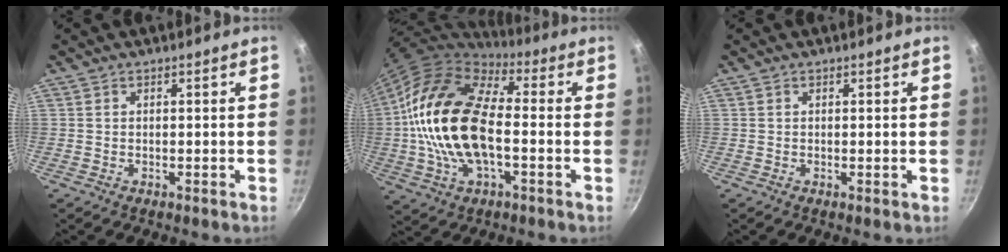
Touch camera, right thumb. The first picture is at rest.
{"total": 21.0, "force": [-1.0, 11.1, 17.8], "torque": [-0.321, 0.025, -0.028]}
{"total": 0.0}